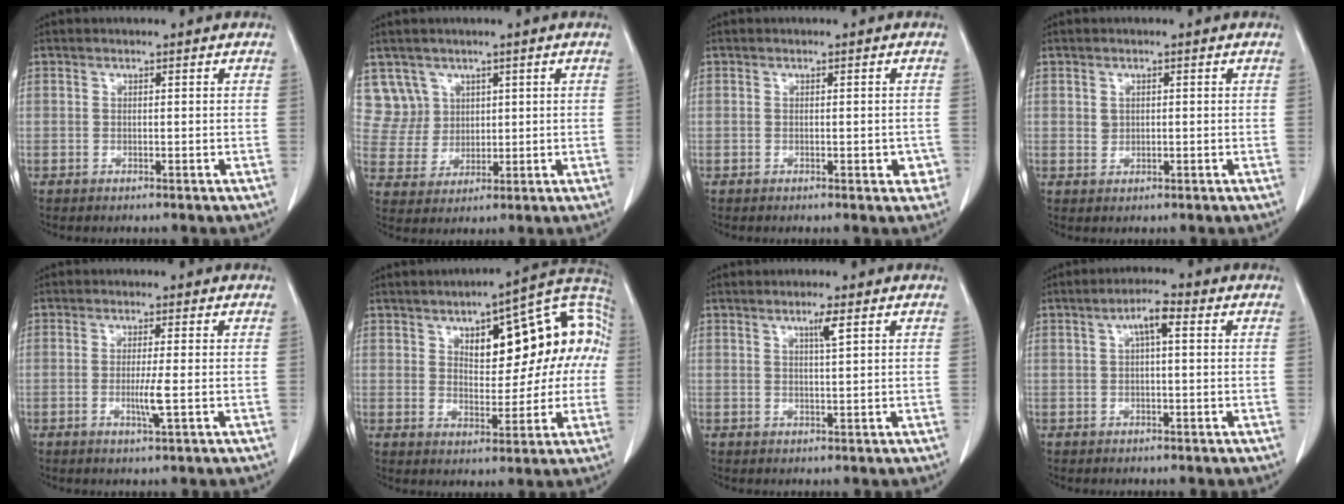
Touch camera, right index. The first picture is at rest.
{"total": 5.8, "force": [3.2, 4.9, -0.5], "torque": [0.014, 0.008, 0.073]}
{"total": 2.3, "force": [-0.6, 1.2, 1.8], "torque": [-0.010, 0.006, -0.003]}
{"total": 1.3, "force": [0.3, 1.1, 0.5], "torque": [-0.007, -0.002, 0.008]}
{"total": 3.1, "force": [-0.7, -0.4, 3.0], "torque": [-0.057, -0.008, -0.012]}
{"total": 17.2, "force": [3.7, 7.4, 15.0], "torque": [-0.196, 0.043, 0.049]}
{"total": 2.3, "force": [1.1, -0.2, 2.0], "torque": [-0.037, -0.003, 0.020]}
{"total": 3.7, "force": [1.0, 0.7, 3.5], "torque": [-0.062, 0.012, 0.015]}